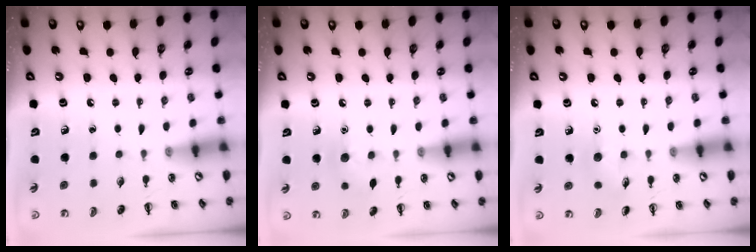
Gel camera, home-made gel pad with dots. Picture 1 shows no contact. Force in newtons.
{"total": 7.6, "press": 7.4, "slide": 2.0}
{"total": 6.0, "press": 5.8, "slide": 1.6}